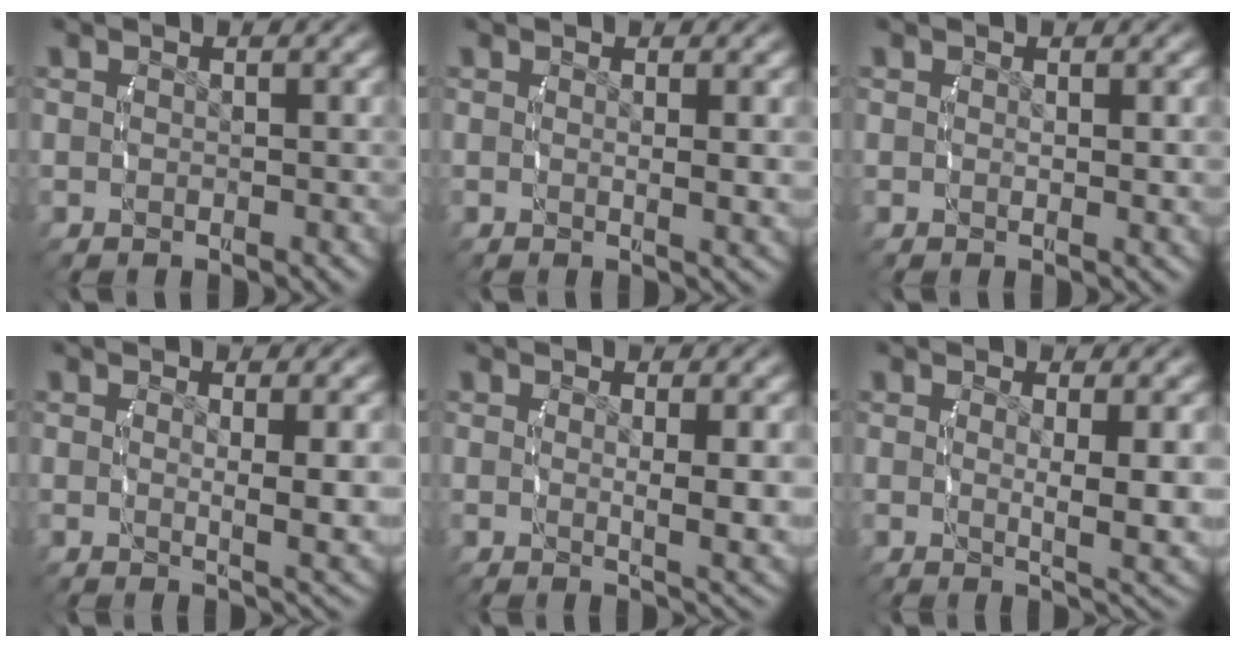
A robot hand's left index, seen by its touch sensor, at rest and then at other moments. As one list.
[{"total": 1.1, "force": [0.3, -0.3, 1.0], "torque": [-0.022, -0.011, 0.008]}, {"total": 0.6, "force": [0.3, -0.2, 0.5], "torque": [-0.012, -0.008, 0.010]}, {"total": 2.9, "force": [0.8, -0.3, 2.8], "torque": [-0.041, -0.011, 0.016]}, {"total": 2.8, "force": [0.8, -0.3, 2.7], "torque": [-0.041, -0.011, 0.015]}, {"total": 3.8, "force": [0.9, -0.1, 3.6], "torque": [-0.053, -0.012, 0.019]}]